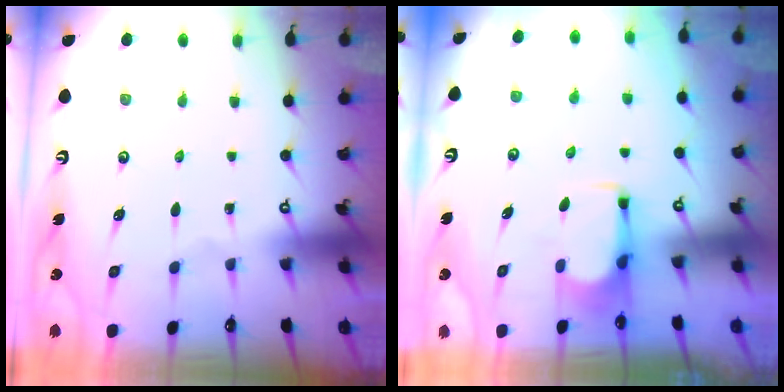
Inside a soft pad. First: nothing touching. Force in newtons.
{"total": 2.8, "press": 2.8, "slide": 0.5}